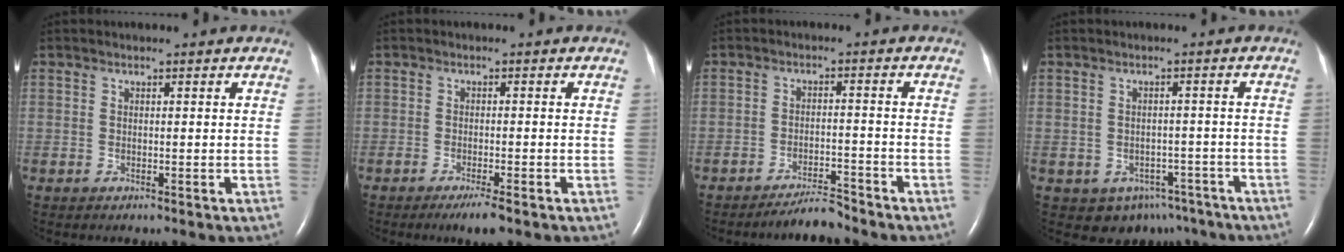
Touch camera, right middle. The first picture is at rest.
{"total": 3.2, "force": [-2.1, 0.2, 2.4], "torque": [-0.042, -0.008, -0.035]}
{"total": 4.0, "force": [-3.9, 0.1, 0.9], "torque": [-0.018, -0.014, -0.068]}
{"total": 6.8, "force": [-4.4, 4.9, 1.7], "torque": [-0.019, 0.016, -0.047]}